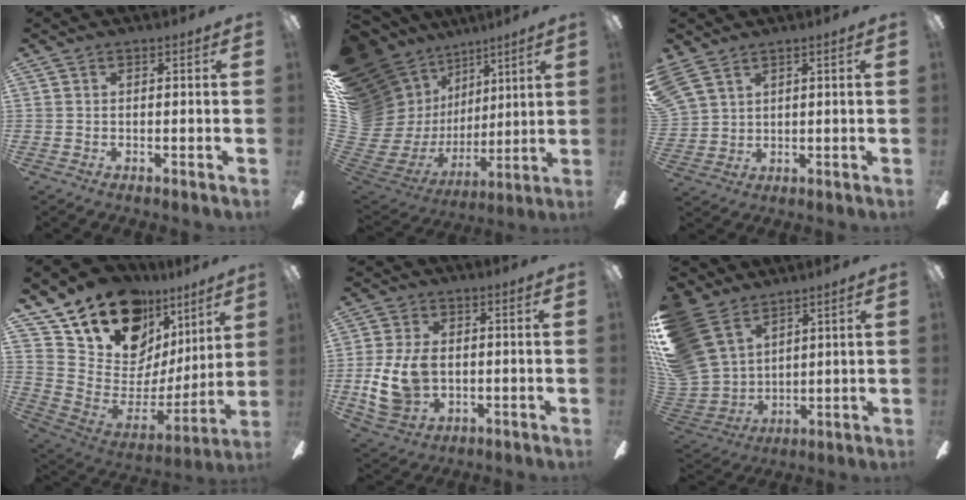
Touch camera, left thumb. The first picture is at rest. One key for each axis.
{"total": 20.6, "fx": 8.6, "fy": 16.7, "fz": 8.4, "tx": -0.163, "ty": -0.104, "tz": 0.220}
{"total": 5.5, "fx": 4.2, "fy": 3.0, "fz": 1.8, "tx": -0.048, "ty": -0.008, "tz": 0.087}
{"total": 19.2, "fx": 14.7, "fy": 9.8, "fz": 7.4, "tx": -0.144, "ty": -0.116, "tz": 0.280}
{"total": 11.9, "fx": -0.5, "fy": 8.6, "fz": 8.2, "tx": -0.180, "ty": 0.005, "tz": -0.005}
{"total": 19.9, "fx": 10.4, "fy": 13.7, "fz": 10.1, "tx": -0.234, "ty": -0.052, "tz": 0.196}